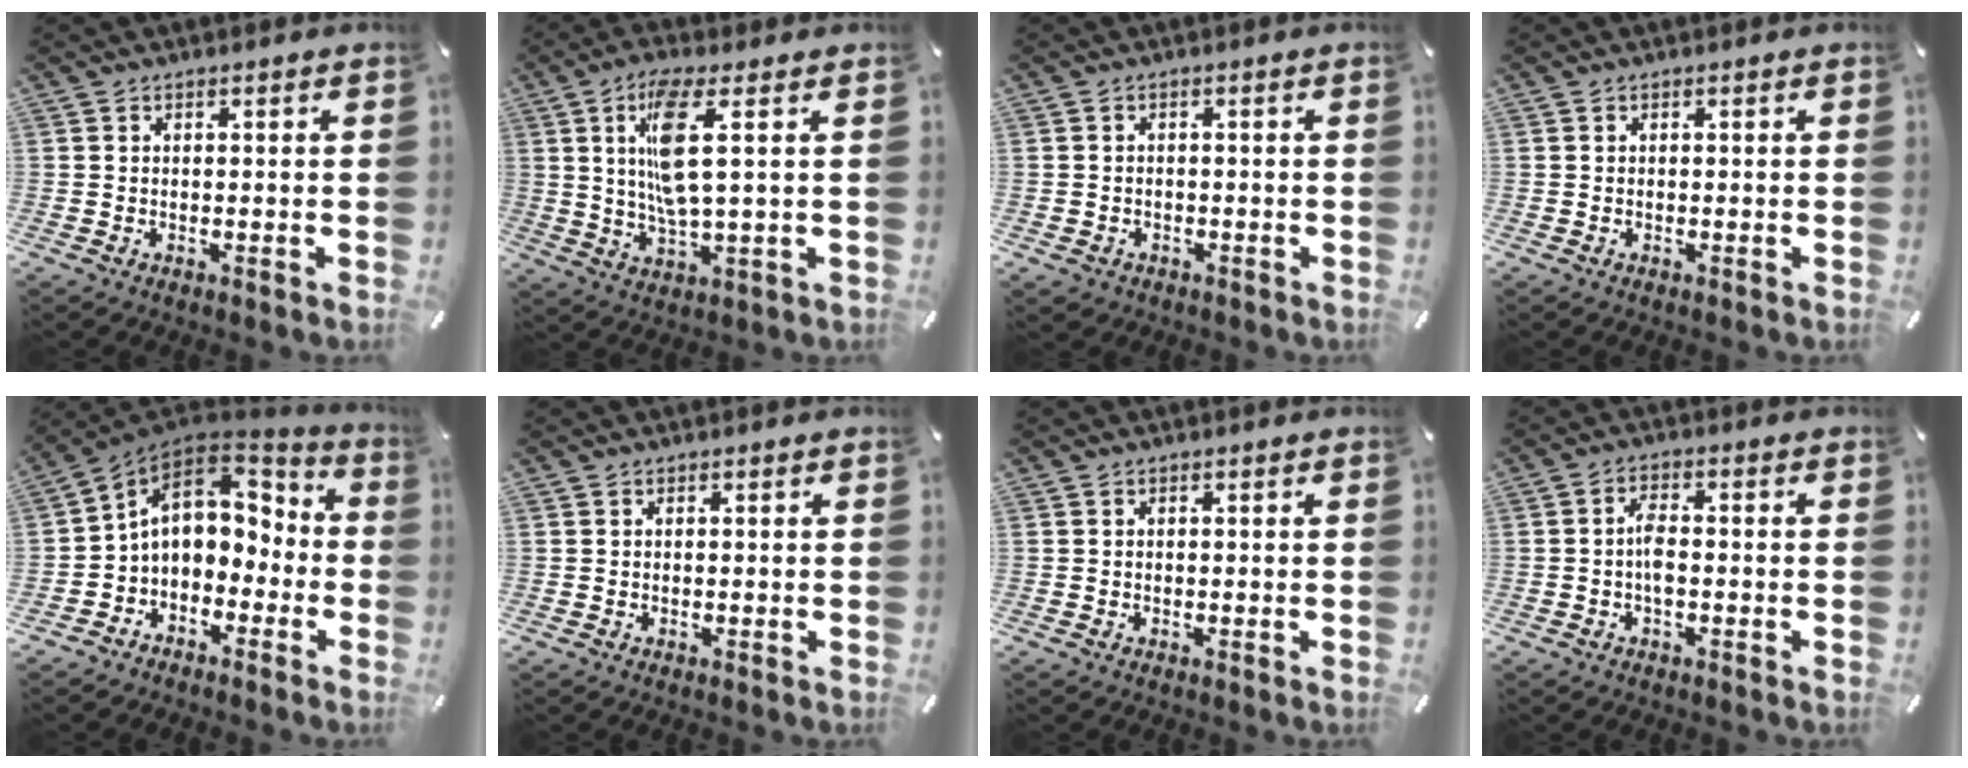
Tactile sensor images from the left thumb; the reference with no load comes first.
{"total": 10.6, "force": [2.7, 2.7, 9.9], "torque": [-0.198, -0.005, 0.041]}
{"total": 1.6, "force": [-0.9, 1.3, 0.4], "torque": [-0.008, 0.007, -0.023]}
{"total": 0.0}
{"total": 12.0, "force": [1.3, 9.4, 7.5], "torque": [-0.111, 0.000, 0.025]}
{"total": 0.0}
{"total": 0.0}
{"total": 4.1, "force": [-0.8, 1.8, 3.5], "torque": [-0.071, 0.006, -0.017]}